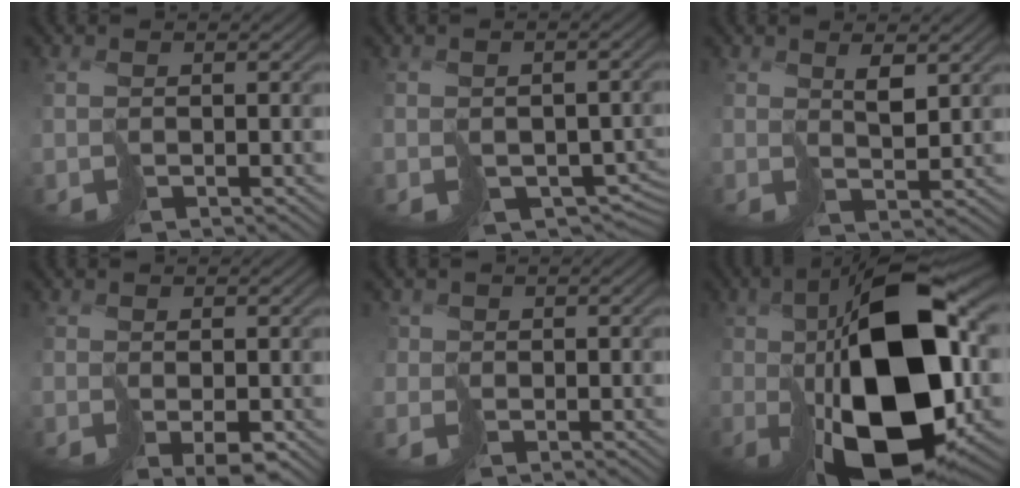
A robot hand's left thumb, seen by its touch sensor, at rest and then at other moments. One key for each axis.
{"total": 6.4, "fx": -2.1, "fy": 4.6, "fz": 3.8, "tx": -0.065, "ty": -0.027, "tz": -0.008}
{"total": 2.8, "fx": 2.7, "fy": 0.0, "fz": 0.8, "tx": -0.016, "ty": 0.007, "tz": 0.058}
{"total": 2.2, "fx": -0.6, "fy": 0.9, "fz": 1.9, "tx": -0.030, "ty": -0.004, "tz": 0.001}
{"total": 1.4, "fx": 0.4, "fy": 1.1, "fz": -0.8, "tx": 0.013, "ty": 0.001, "tz": 0.001}
{"total": 18.4, "fx": -0.7, "fy": 8.9, "fz": 16.1, "tx": -0.272, "ty": -0.008, "tz": -0.007}